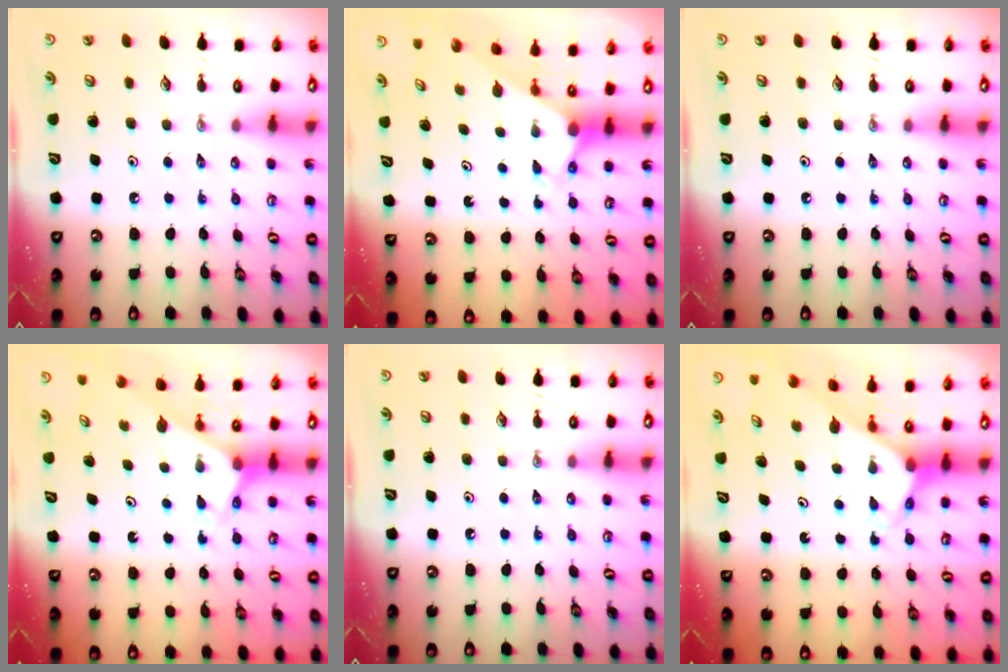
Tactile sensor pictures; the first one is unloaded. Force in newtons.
{"total": 2.9, "press": 2.9, "slide": 0.0}
{"total": 0.0}
{"total": 2.5, "press": 2.5, "slide": 0.2}
{"total": 0.0}
{"total": 4.2, "press": 4.2, "slide": 0.4}